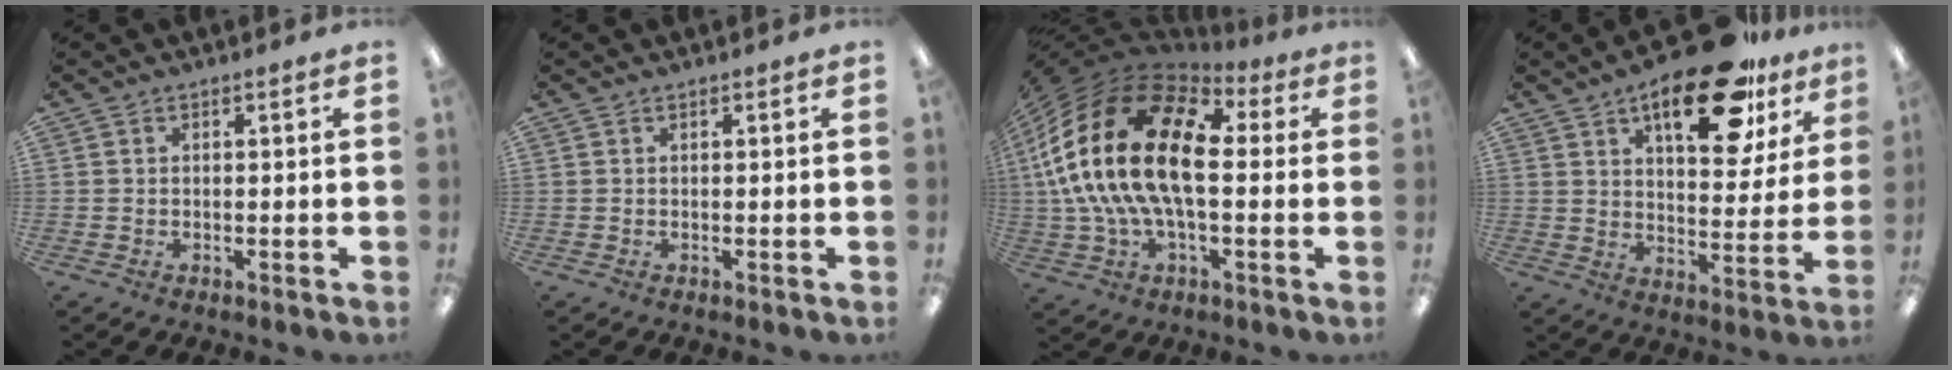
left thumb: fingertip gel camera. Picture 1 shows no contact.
{"total": 0.0}
{"total": 24.3, "force": [3.6, 12.6, 20.5], "torque": [-0.437, -0.005, 0.061]}
{"total": 20.7, "force": [12.7, 8.8, 13.8], "torque": [-0.189, -0.063, 0.201]}